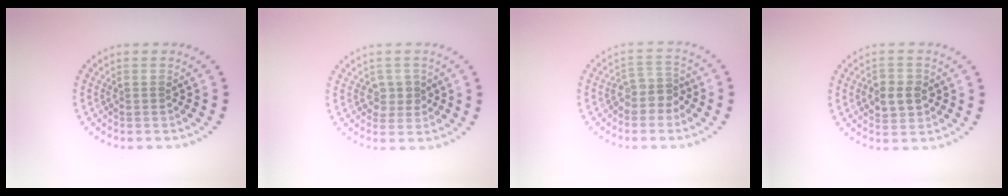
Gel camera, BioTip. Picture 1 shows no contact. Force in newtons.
{"total": 1.7, "press": 1.7, "slide": 0.4}
{"total": 2.5, "press": 2.1, "slide": 1.5}
{"total": 2.9, "press": 2.9, "slide": 0.4}